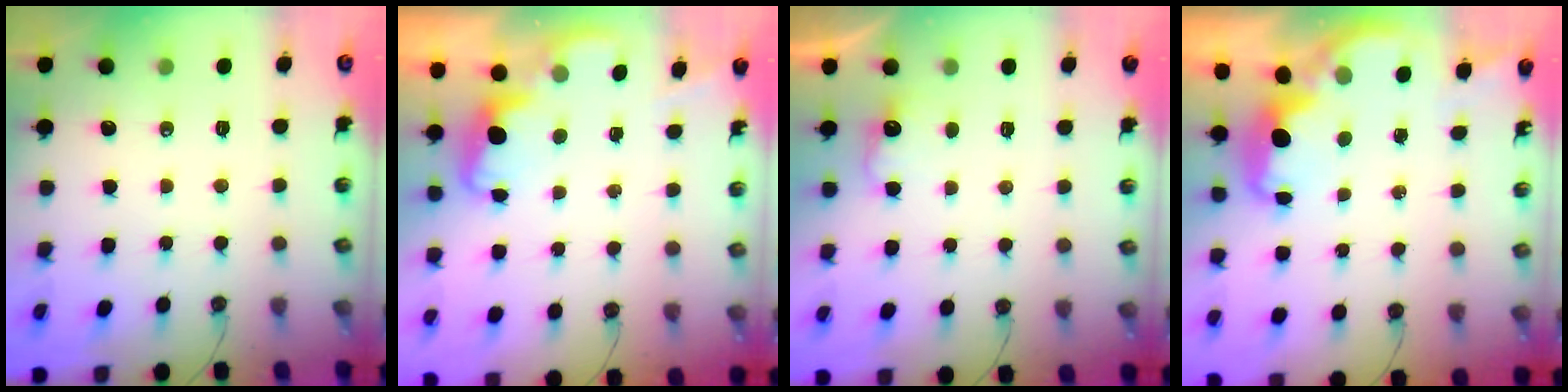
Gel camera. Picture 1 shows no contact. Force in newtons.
{"total": 2.5, "press": 2.4, "slide": 0.7}
{"total": 3.7, "press": 3.5, "slide": 1.0}
{"total": 2.9, "press": 2.9, "slide": 0.5}